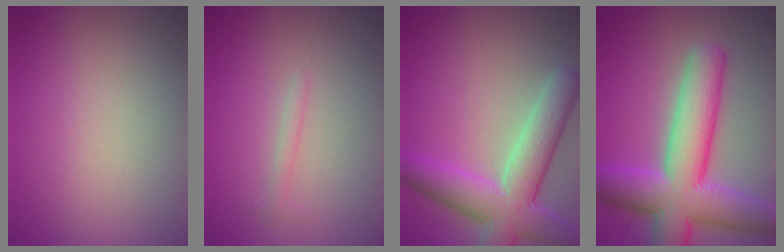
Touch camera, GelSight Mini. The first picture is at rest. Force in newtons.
{"total": 0.8, "press": 0.8, "slide": 0.0}
{"total": 7.6, "press": 7.6, "slide": 0.5}
{"total": 10.5, "press": 10.4, "slide": 0.5}